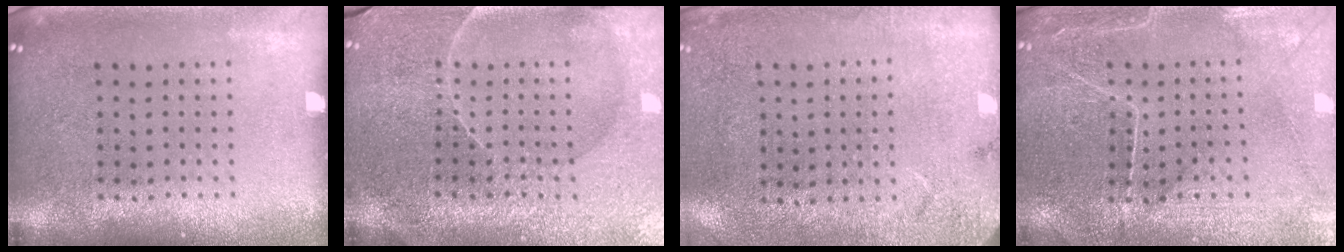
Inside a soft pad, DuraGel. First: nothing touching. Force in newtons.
{"total": 3.7, "press": 3.6, "slide": 1.0}
{"total": 2.6, "press": 2.1, "slide": 1.6}
{"total": 0.7, "press": 0.5, "slide": 0.4}